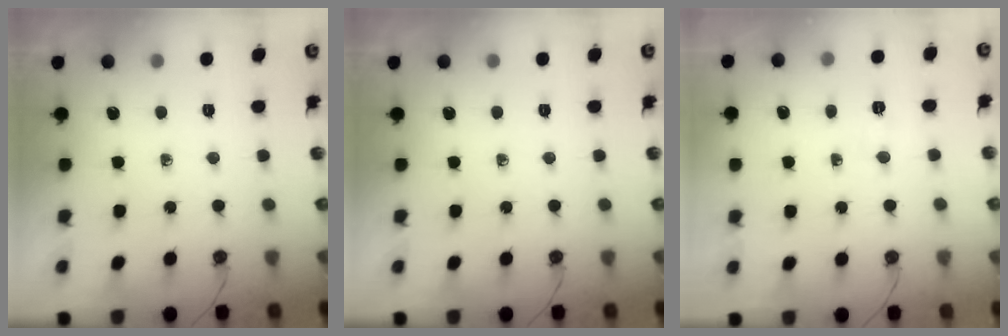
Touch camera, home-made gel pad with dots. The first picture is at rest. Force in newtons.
{"total": 0.0}
{"total": 2.4, "press": 2.3, "slide": 0.7}